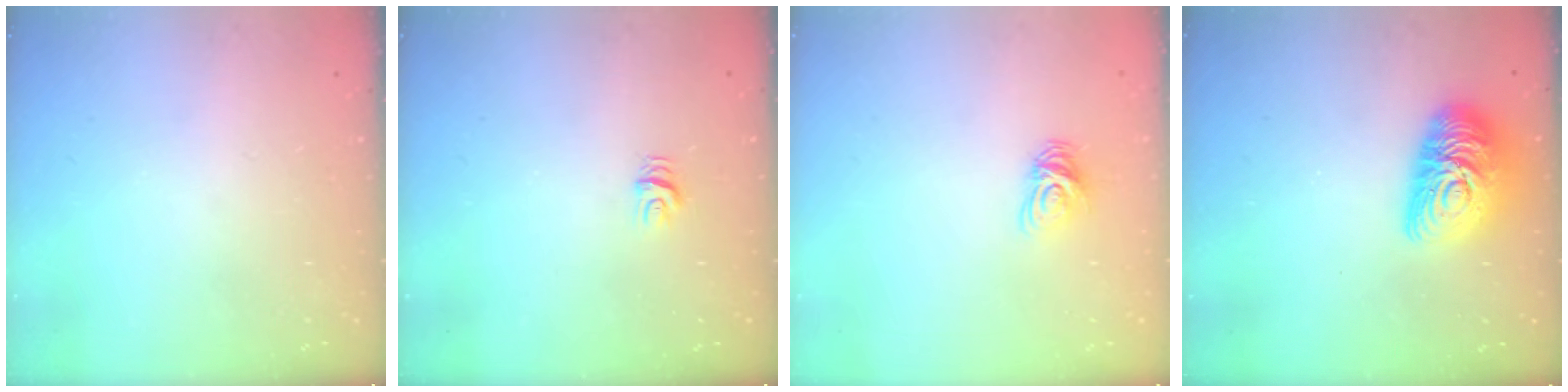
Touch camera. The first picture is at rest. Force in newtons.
{"total": 5.0, "press": 5.0, "slide": 0.5}
{"total": 5.5, "press": 5.5, "slide": 0.7}
{"total": 13.8, "press": 13.8, "slide": 1.3}